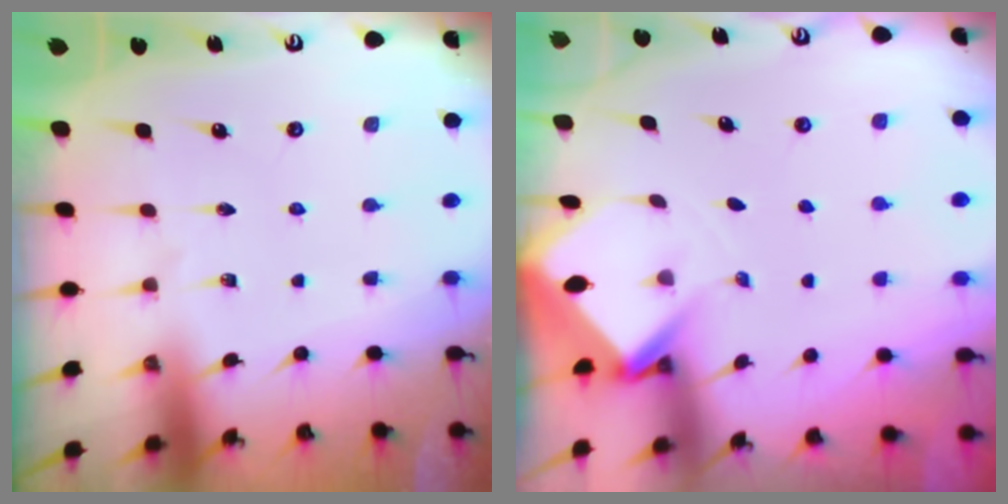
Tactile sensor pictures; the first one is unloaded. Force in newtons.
{"total": 2.9, "press": 2.9, "slide": 0.2}